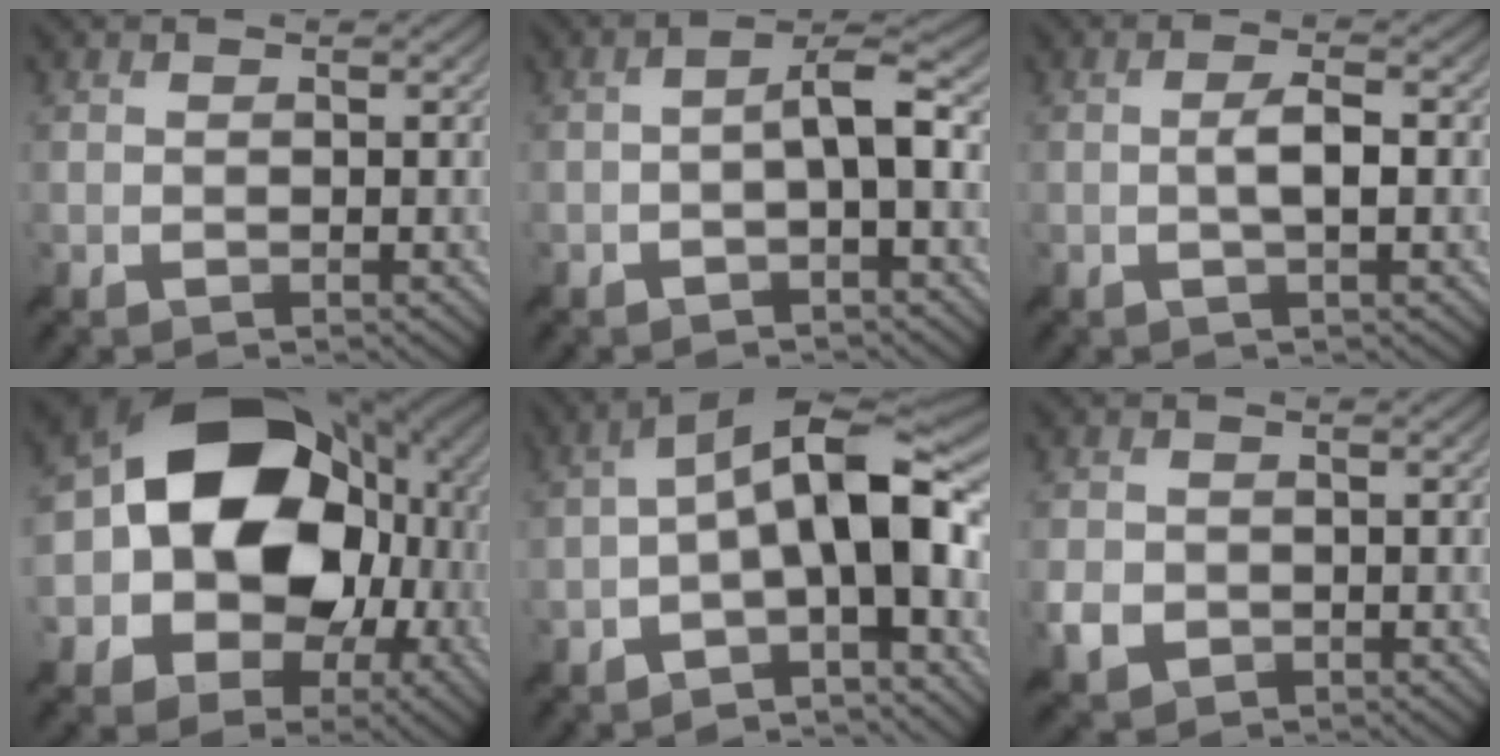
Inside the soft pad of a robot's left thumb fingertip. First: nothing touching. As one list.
[{"total": 5.1, "force": [-1.3, 1.2, 4.7], "torque": [-0.081, 0.019, -0.033]}, {"total": 3.4, "force": [-0.4, 0.6, 3.3], "torque": [-0.063, 0.006, -0.013]}, {"total": 19.0, "force": [-0.5, 14.7, 12.1], "torque": [-0.201, -0.014, -0.019]}, {"total": 13.7, "force": [-1.9, 4.4, 12.9], "torque": [-0.204, 0.028, -0.040]}, {"total": 3.0, "force": [-1.0, 2.4, 1.5], "torque": [-0.041, -0.008, -0.022]}]